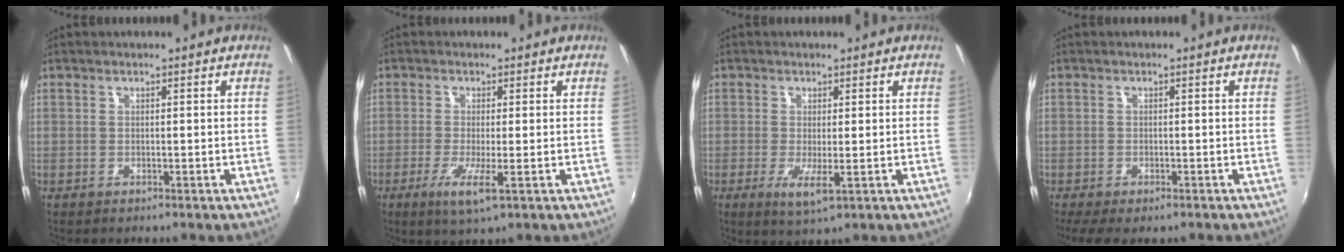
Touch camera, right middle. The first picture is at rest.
{"total": 4.9, "force": [-1.8, 0.1, 4.6], "torque": [-0.099, -0.017, -0.038]}
{"total": 4.0, "force": [-0.9, 0.6, 3.9], "torque": [-0.079, -0.015, -0.017]}
{"total": 4.8, "force": [-3.3, 2.1, 2.8], "torque": [-0.069, -0.022, -0.057]}